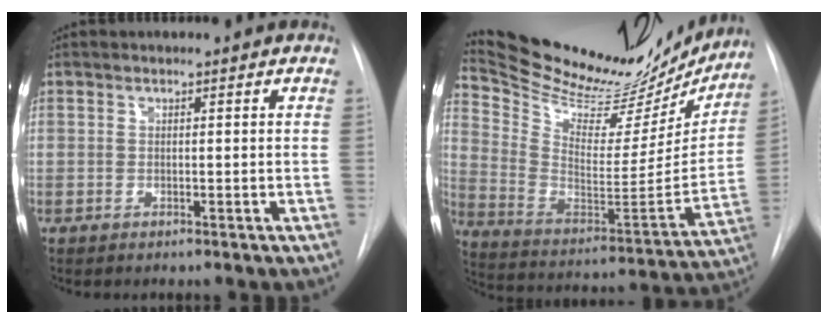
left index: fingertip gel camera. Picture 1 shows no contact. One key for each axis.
{"total": 28.6, "fx": 25.2, "fy": 8.0, "fz": 10.9, "tx": -0.186, "ty": -0.042, "tz": 0.361}